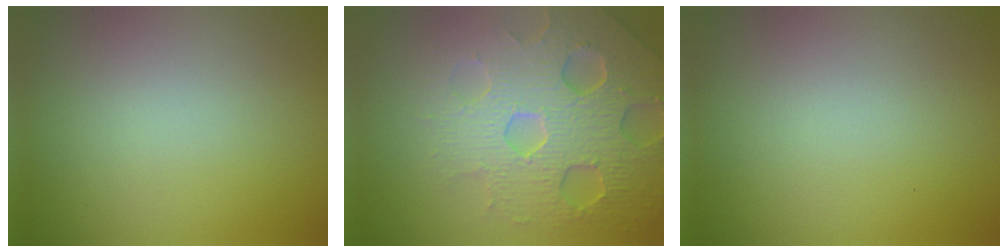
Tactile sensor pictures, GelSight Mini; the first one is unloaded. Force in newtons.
{"total": 7.3, "press": 7.2, "slide": 1.5}
{"total": 0.0}